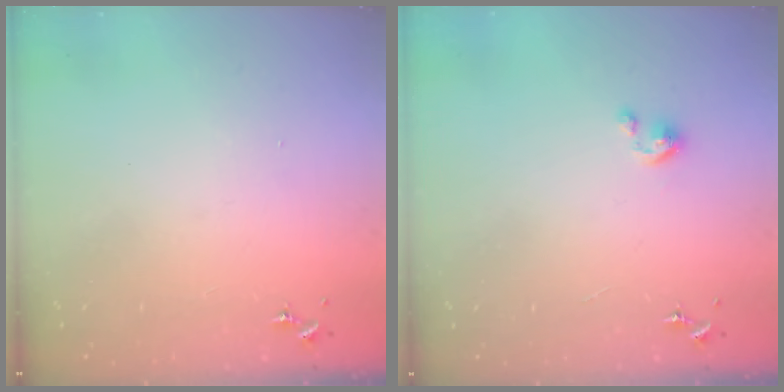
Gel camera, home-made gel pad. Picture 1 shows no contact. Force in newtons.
{"total": 2.4, "press": 2.4, "slide": 0.2}